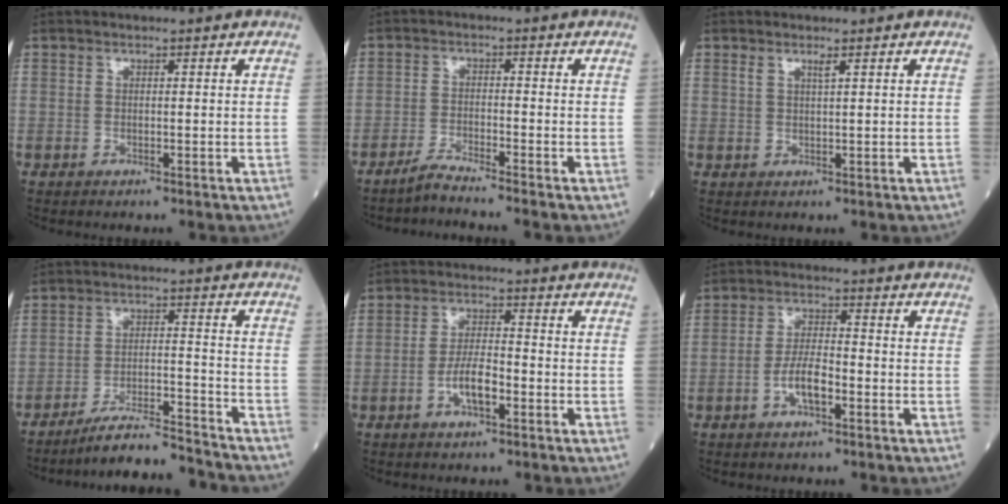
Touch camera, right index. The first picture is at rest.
{"total": 3.2, "force": [-3.0, -1.0, 0.7], "torque": [-0.021, -0.013, -0.063]}
{"total": 1.4, "force": [0.9, -0.1, 1.1], "torque": [-0.025, 0.002, 0.017]}
{"total": 9.8, "force": [-9.5, -0.3, 2.7], "torque": [-0.039, 0.003, -0.164]}
{"total": 5.2, "force": [-2.1, 1.5, 4.6], "torque": [-0.091, 0.006, -0.040]}
{"total": 5.2, "force": [-2.1, 1.5, 4.5], "torque": [-0.091, 0.006, -0.040]}